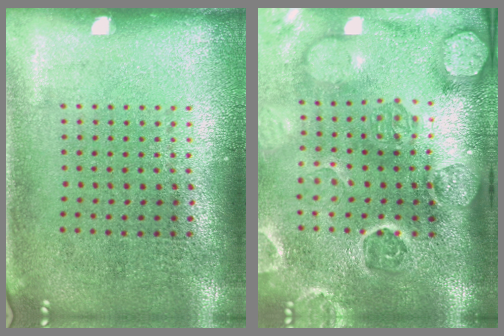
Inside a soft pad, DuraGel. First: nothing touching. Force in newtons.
{"total": 4.5, "press": 3.5, "slide": 2.7}